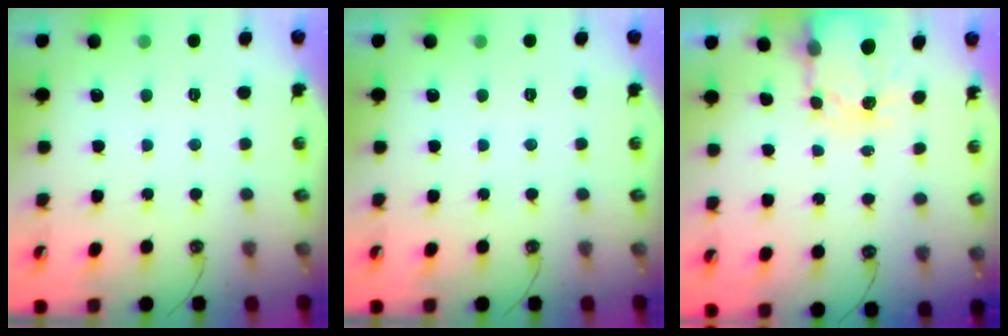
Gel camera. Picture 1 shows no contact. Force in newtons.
{"total": 0.0}
{"total": 4.1, "press": 4.1, "slide": 0.4}